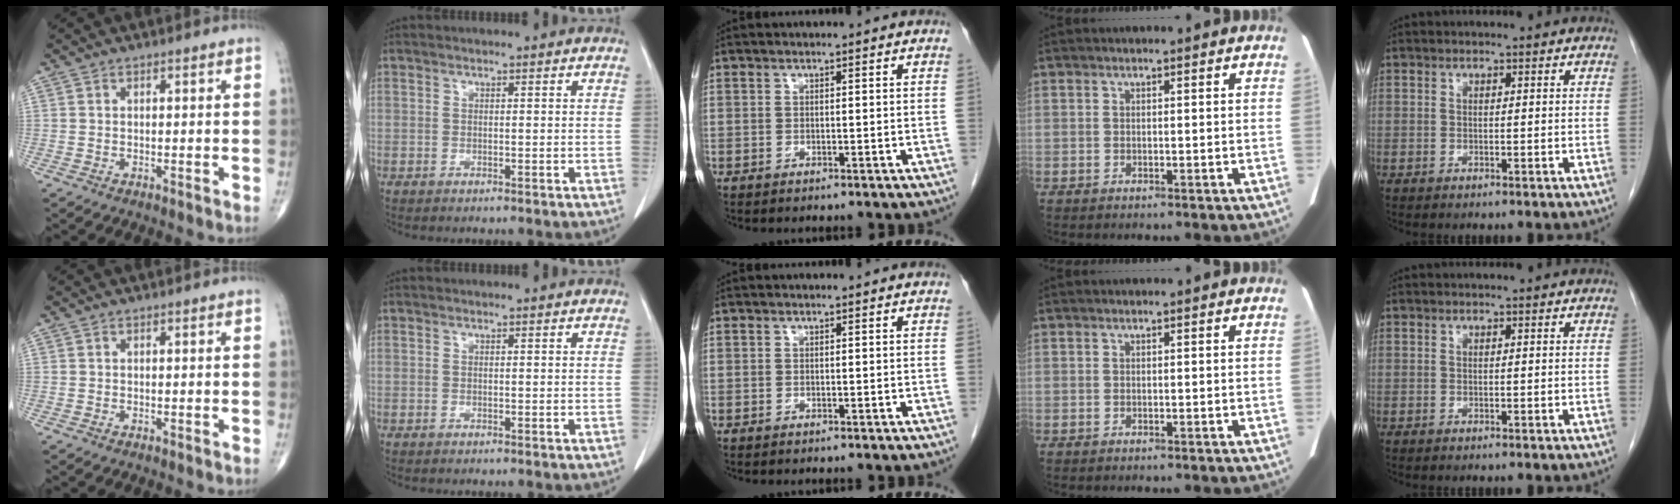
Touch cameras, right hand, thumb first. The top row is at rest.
{}